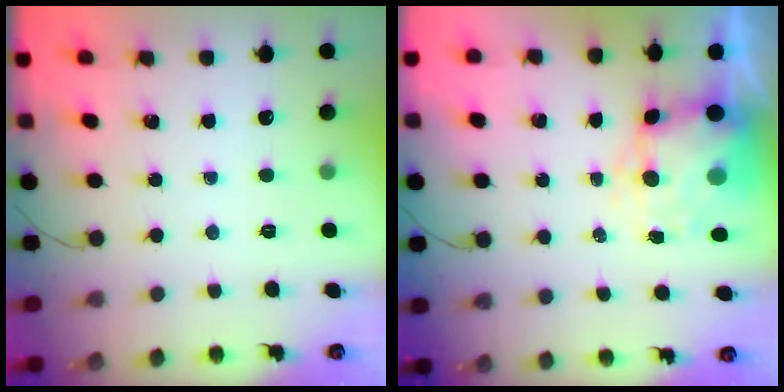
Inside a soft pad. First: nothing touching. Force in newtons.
{"total": 8.7, "press": 8.4, "slide": 2.2}